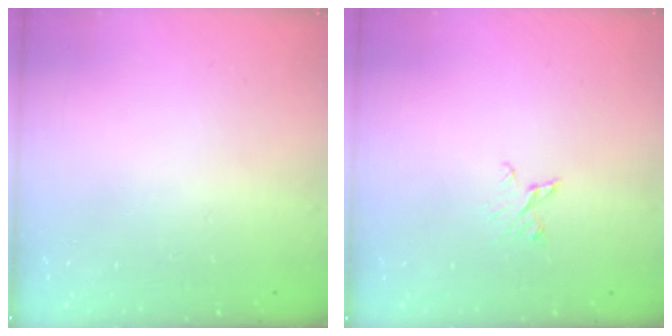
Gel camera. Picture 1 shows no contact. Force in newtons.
{"total": 2.5, "press": 2.5, "slide": 0.3}